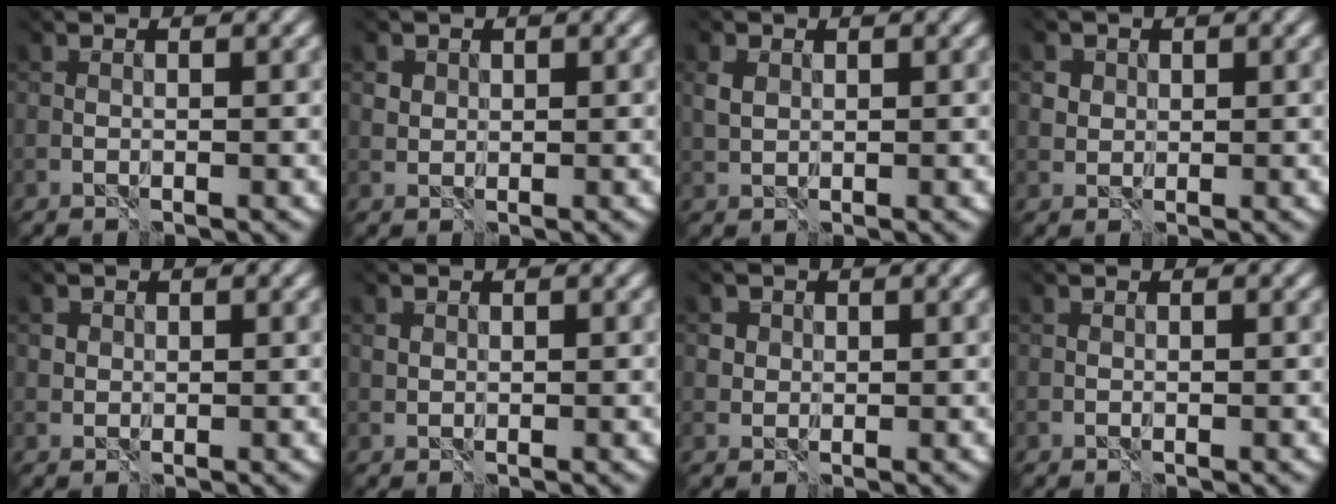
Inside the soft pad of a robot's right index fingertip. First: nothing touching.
{"total": 1.5, "force": [1.2, 1.0, -0.1], "torque": [0.001, 0.004, 0.015]}
{"total": 0.9, "force": [0.6, 0.6, 0.1], "torque": [-0.005, 0.003, 0.012]}
{"total": 2.3, "force": [1.5, 1.7, 0.2], "torque": [-0.004, 0.007, 0.013]}
{"total": 0.9, "force": [0.6, 0.7, -0.2], "torque": [0.005, 0.003, 0.010]}
{"total": 0.6, "force": [0.5, 0.3, -0.2], "torque": [0.005, 0.003, 0.010]}
{"total": 1.8, "force": [1.1, 1.5, 0.1], "torque": [0.004, 0.008, 0.004]}
{"total": 0.0}